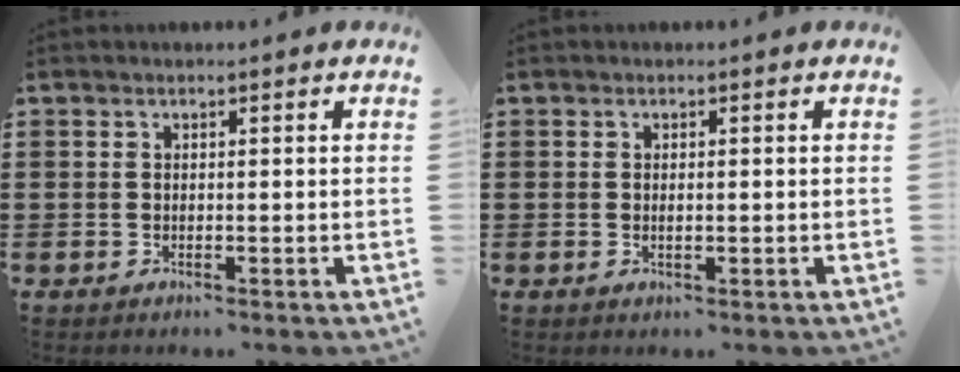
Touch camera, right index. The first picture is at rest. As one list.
[{"total": 0.9, "force": [0.0, 0.3, 0.9], "torque": [-0.017, 0.000, -0.001]}]